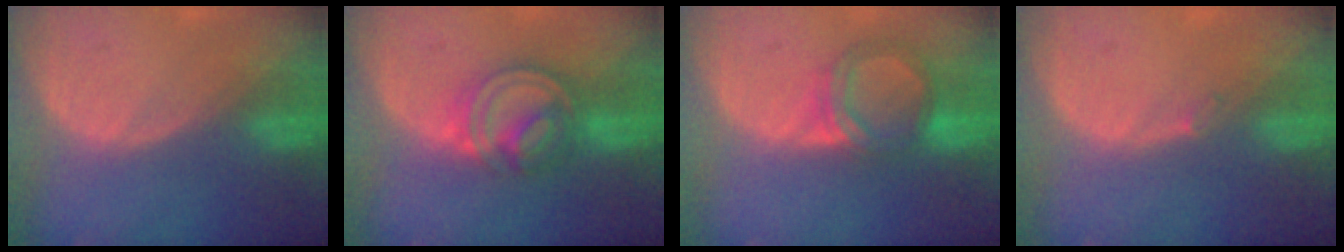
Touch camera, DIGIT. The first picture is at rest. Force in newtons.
{"total": 7.6, "press": 6.6, "slide": 3.8}
{"total": 5.5, "press": 5.4, "slide": 1.4}
{"total": 0.5, "press": 0.5, "slide": 0.1}